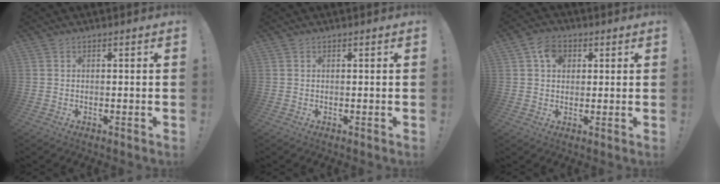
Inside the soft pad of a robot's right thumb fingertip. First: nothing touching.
{"total": 0.0}
{"total": 6.9, "force": [2.6, 5.4, 3.3], "torque": [-0.043, 0.000, 0.046]}